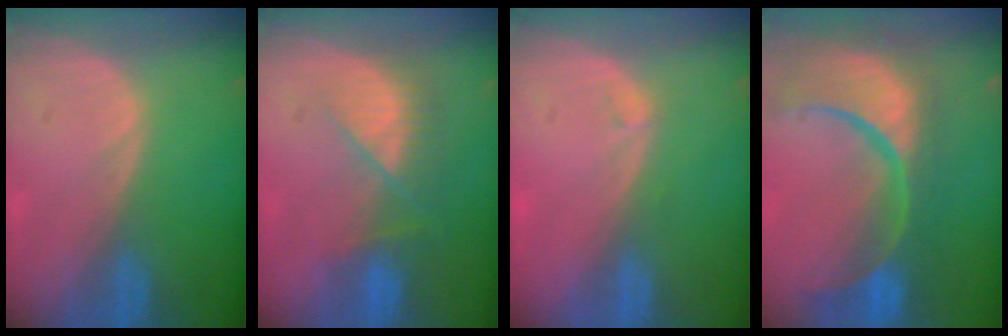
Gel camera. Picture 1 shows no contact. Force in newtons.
{"total": 7.4, "press": 6.6, "slide": 3.3}
{"total": 0.6, "press": 0.6, "slide": 0.2}
{"total": 14.5, "press": 11.5, "slide": 8.9}